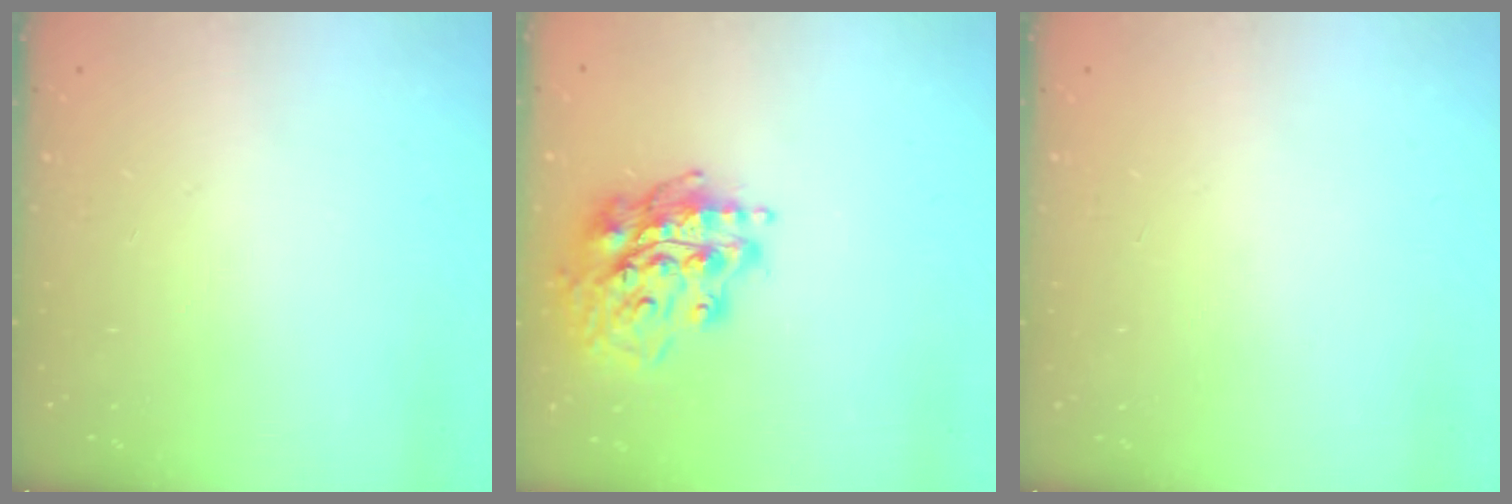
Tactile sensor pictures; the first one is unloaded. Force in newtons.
{"total": 17.5, "press": 17.4, "slide": 1.8}
{"total": 0.0}